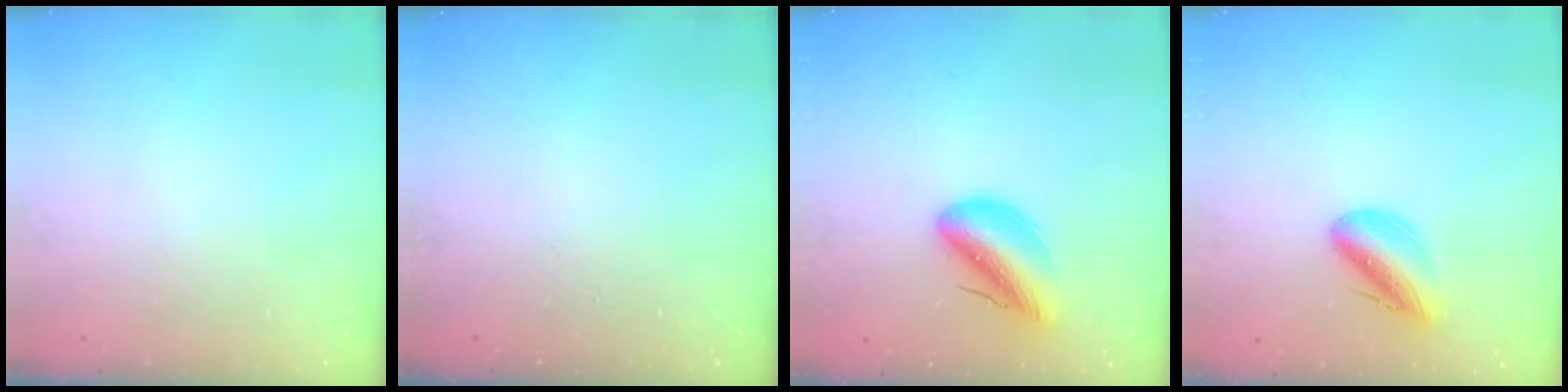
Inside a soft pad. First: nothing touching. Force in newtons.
{"total": 0.0}
{"total": 10.2, "press": 9.8, "slide": 2.7}
{"total": 9.9, "press": 9.5, "slide": 2.6}